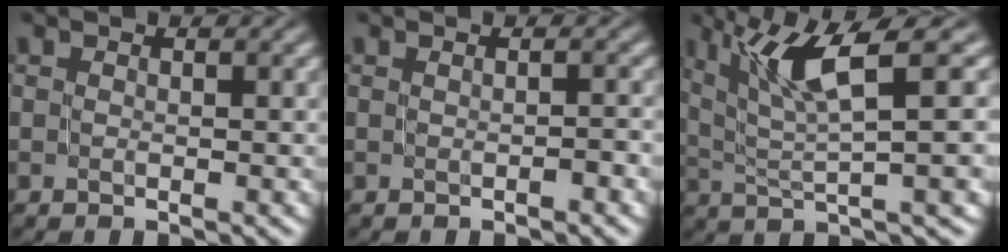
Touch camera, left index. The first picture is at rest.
{"total": 0.8, "force": [-0.2, 0.1, 0.8], "torque": [-0.009, 0.000, -0.005]}
{"total": 6.8, "force": [3.2, 1.1, 5.9], "torque": [-0.104, 0.017, 0.061]}